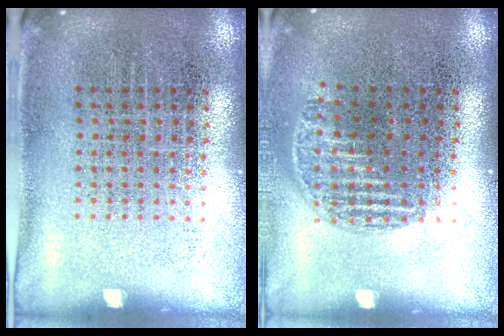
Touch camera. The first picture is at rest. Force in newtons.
{"total": 1.0, "press": 0.9, "slide": 0.5}